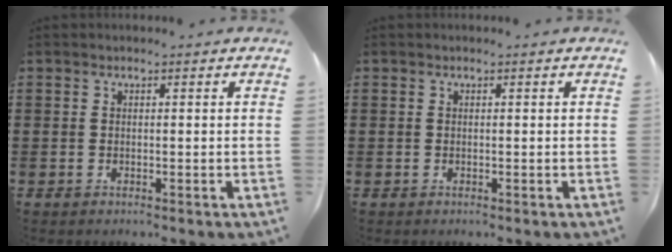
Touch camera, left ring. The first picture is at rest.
{"total": 0.0}